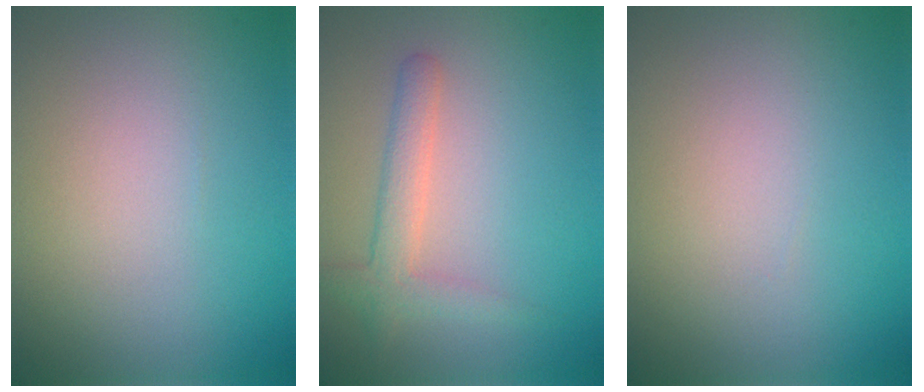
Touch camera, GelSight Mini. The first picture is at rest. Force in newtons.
{"total": 2.6, "press": 2.6, "slide": 0.2}
{"total": 0.0}